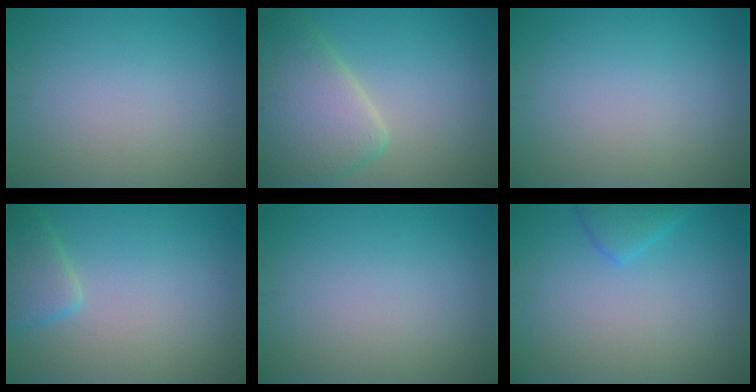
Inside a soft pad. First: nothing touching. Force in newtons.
{"total": 7.4, "press": 7.4, "slide": 0.4}
{"total": 0.0}
{"total": 2.8, "press": 2.7, "slide": 0.3}
{"total": 0.0}
{"total": 2.0, "press": 1.9, "slide": 0.2}